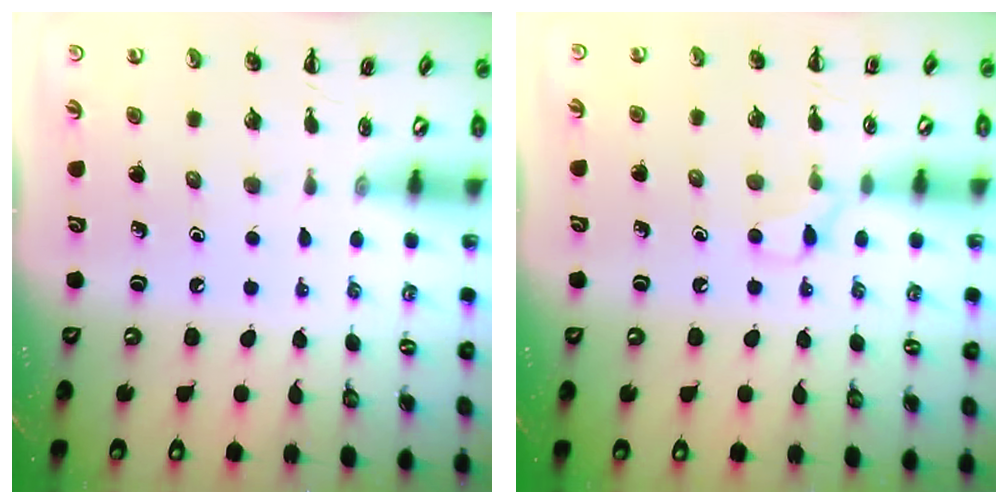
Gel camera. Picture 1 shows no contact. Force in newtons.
{"total": 5.3, "press": 5.1, "slide": 1.4}